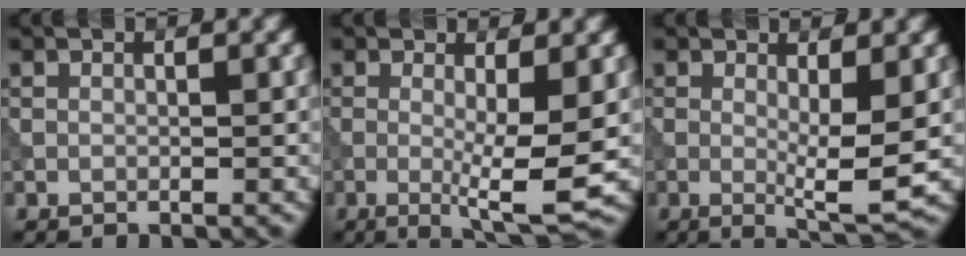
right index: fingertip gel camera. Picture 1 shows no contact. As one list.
[{"total": 5.5, "force": [-0.4, 0.8, 5.5], "torque": [-0.085, -0.016, -0.005]}, {"total": 4.2, "force": [0.1, 0.6, 4.2], "torque": [-0.066, -0.015, 0.003]}]